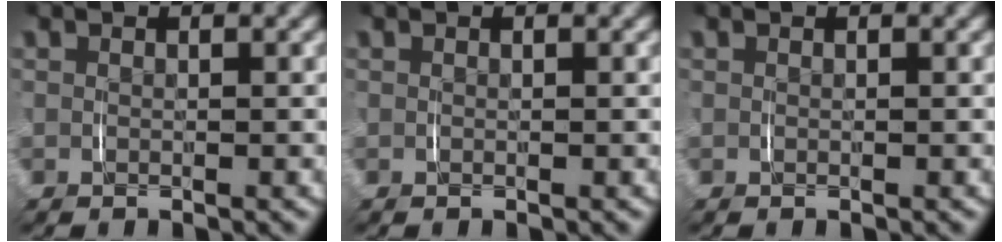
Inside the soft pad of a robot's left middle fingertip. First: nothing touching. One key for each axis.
{"total": 0.0}
{"total": 0.0}